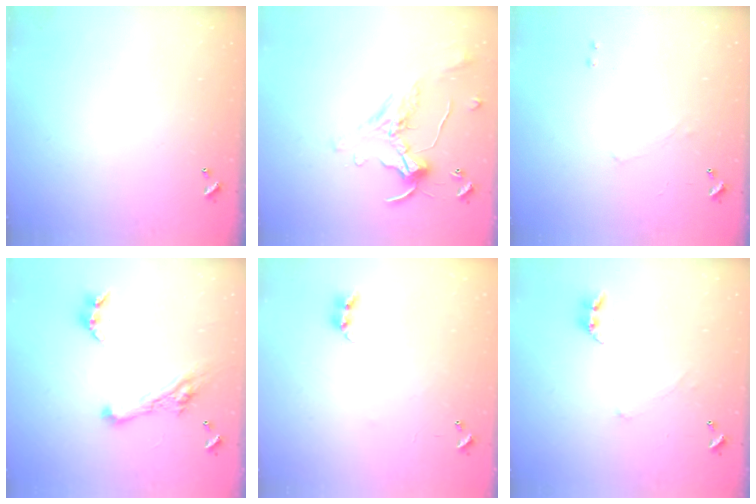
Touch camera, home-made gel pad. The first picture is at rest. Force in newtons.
{"total": 1.1, "press": 1.0, "slide": 0.4}
{"total": 3.0, "press": 3.0, "slide": 0.3}
{"total": 8.8, "press": 8.7, "slide": 1.4}
{"total": 5.9, "press": 5.9, "slide": 0.7}
{"total": 0.7, "press": 0.6, "slide": 0.4}